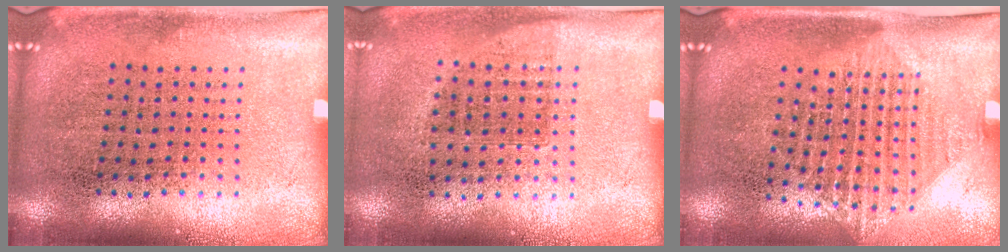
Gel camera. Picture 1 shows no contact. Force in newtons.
{"total": 0.7, "press": 0.6, "slide": 0.4}
{"total": 1.4, "press": 1.2, "slide": 0.8}